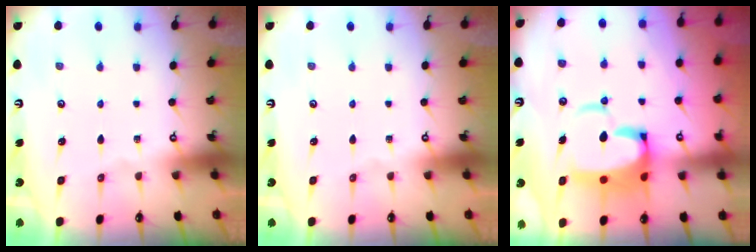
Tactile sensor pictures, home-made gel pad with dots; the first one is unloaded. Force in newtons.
{"total": 0.0}
{"total": 9.8, "press": 9.7, "slide": 1.5}